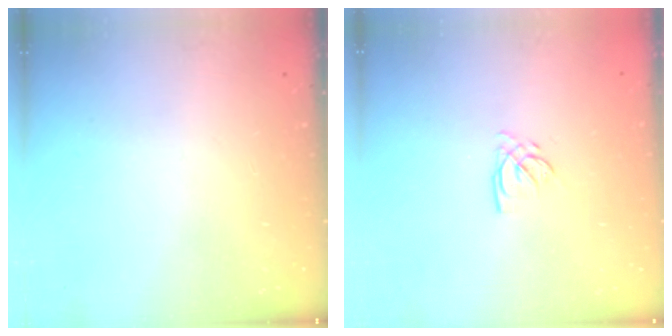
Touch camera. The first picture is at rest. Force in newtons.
{"total": 2.8, "press": 2.8, "slide": 0.1}